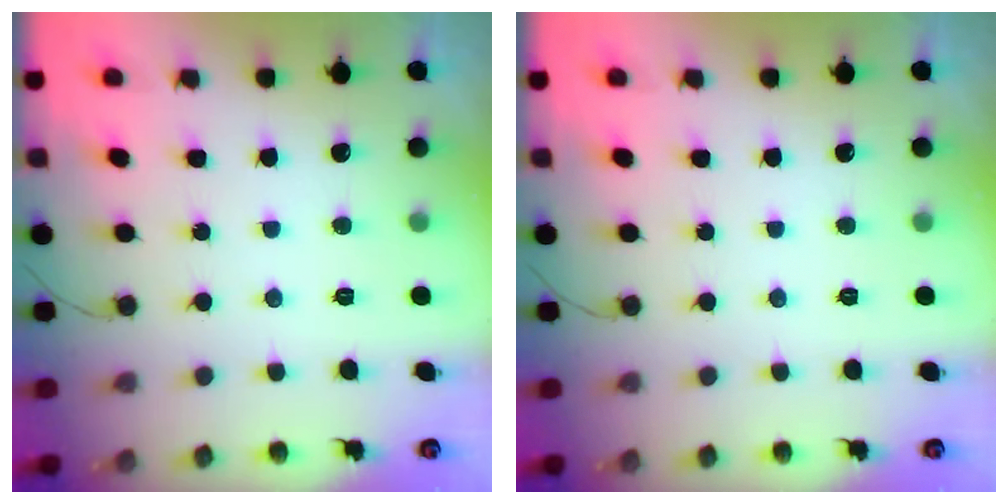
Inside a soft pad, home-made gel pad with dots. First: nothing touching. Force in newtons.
{"total": 0.0}